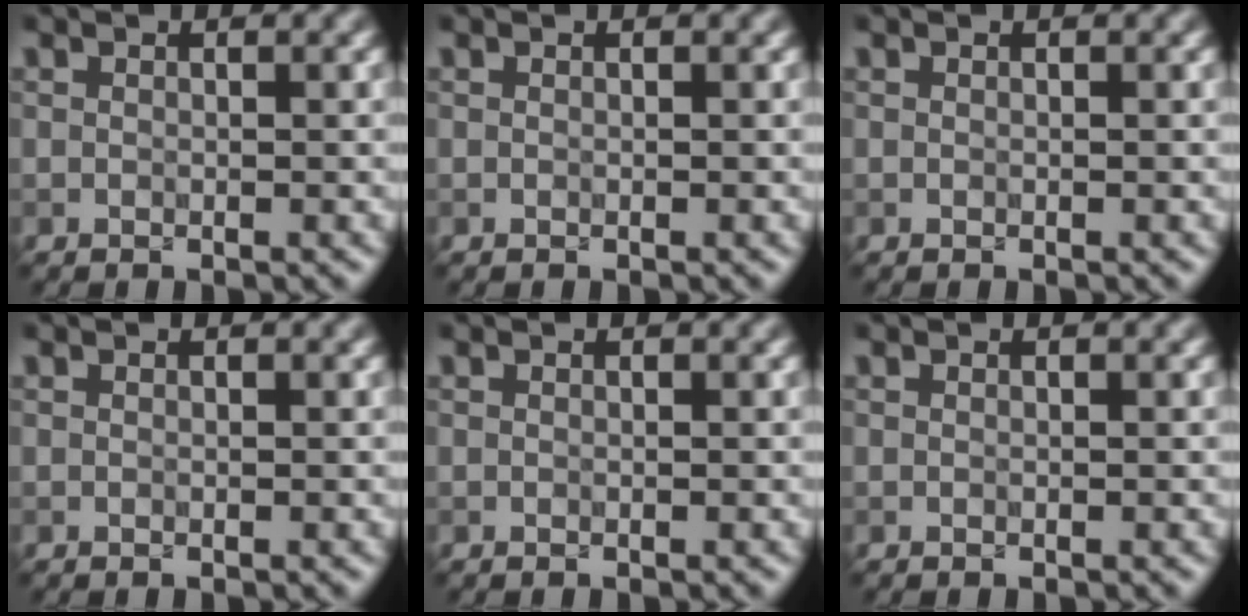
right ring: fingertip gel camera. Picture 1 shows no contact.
{"total": 0.0}
{"total": 0.0}
{"total": 0.0}
{"total": 0.0}
{"total": 0.0}